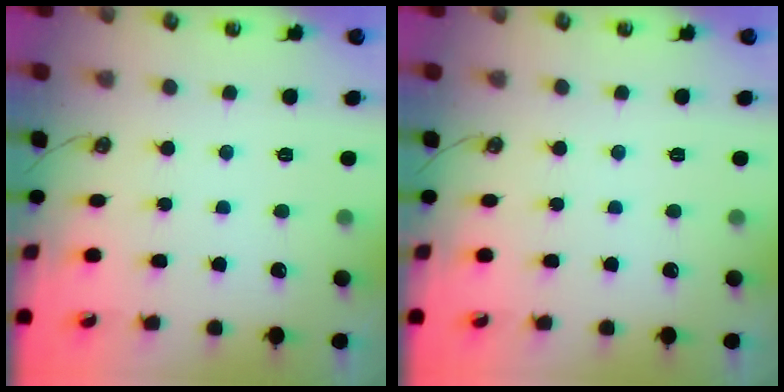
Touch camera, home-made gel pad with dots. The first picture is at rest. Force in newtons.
{"total": 0.0}